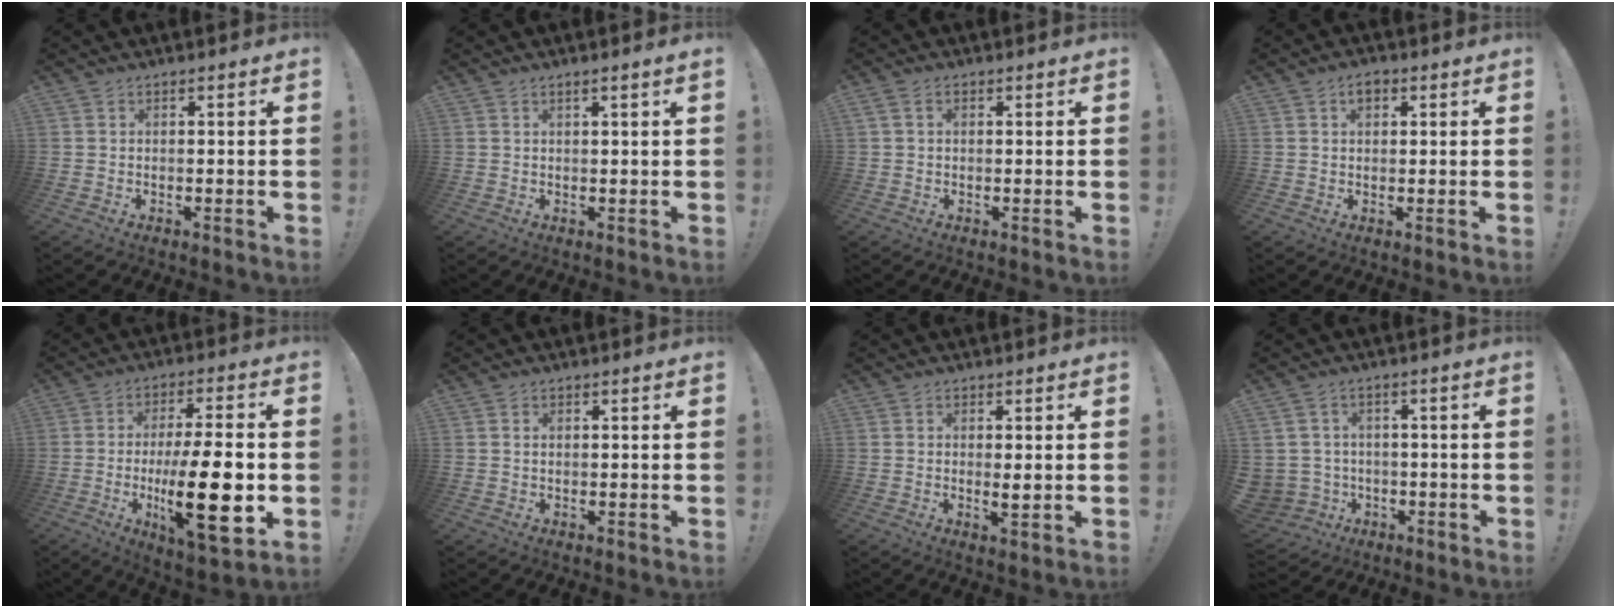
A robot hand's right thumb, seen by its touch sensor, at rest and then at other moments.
{"total": 1.5, "force": [0.7, -0.4, 1.2], "torque": [-0.022, -0.001, 0.011]}
{"total": 2.4, "force": [0.7, 1.5, 1.7], "torque": [-0.033, 0.005, 0.014]}
{"total": 3.0, "force": [1.2, 1.9, 1.9], "torque": [-0.024, 0.002, 0.018]}
{"total": 20.6, "force": [-3.8, 5.7, 19.5], "torque": [-0.307, -0.008, -0.056]}
{"total": 0.7, "force": [0.3, 0.5, 0.5], "torque": [-0.017, 0.005, 0.007]}
{"total": 2.4, "force": [0.4, 0.3, 2.4], "torque": [-0.027, -0.012, 0.005]}
{"total": 5.6, "force": [0.0, 5.5, 1.3], "torque": [-0.040, 0.001, 0.008]}